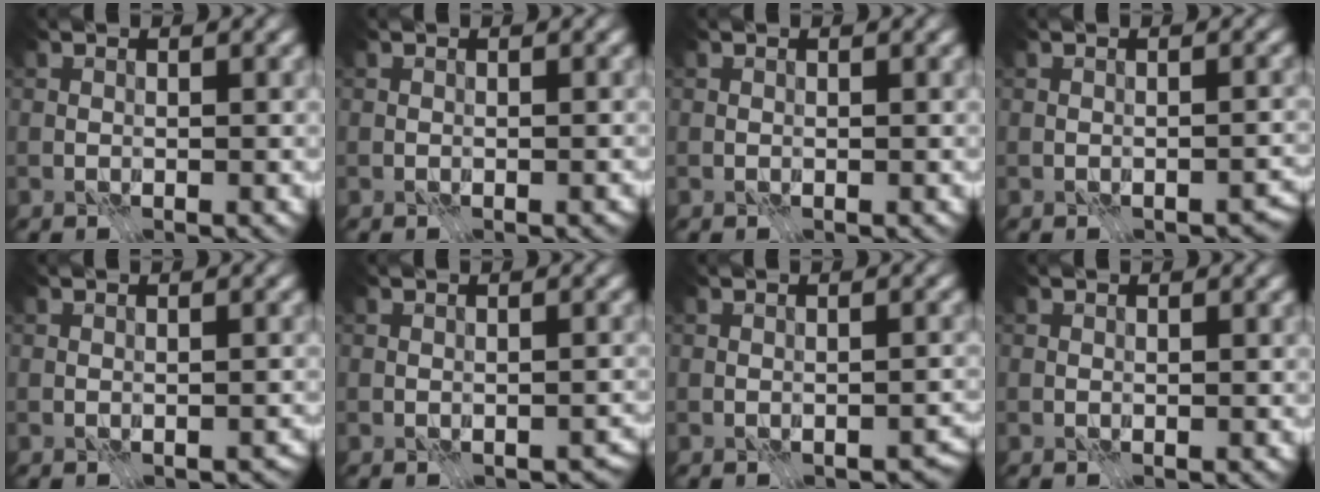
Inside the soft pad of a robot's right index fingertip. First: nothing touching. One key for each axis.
{"total": 0.0}
{"total": 0.0}
{"total": 1.6, "fx": -1.1, "fy": 0.9, "fz": 0.8, "tx": -0.006, "ty": -0.007, "tz": -0.012}
{"total": 0.8, "fx": -0.3, "fy": 0.5, "fz": 0.4, "tx": -0.001, "ty": -0.007, "tz": -0.001}
{"total": 1.6, "fx": -0.7, "fy": 1.0, "fz": 1.0, "tx": -0.009, "ty": -0.008, "tz": -0.003}
{"total": 1.9, "fx": -1.1, "fy": 1.1, "fz": 1.1, "tx": -0.009, "ty": -0.009, "tz": -0.011}
{"total": 0.0}